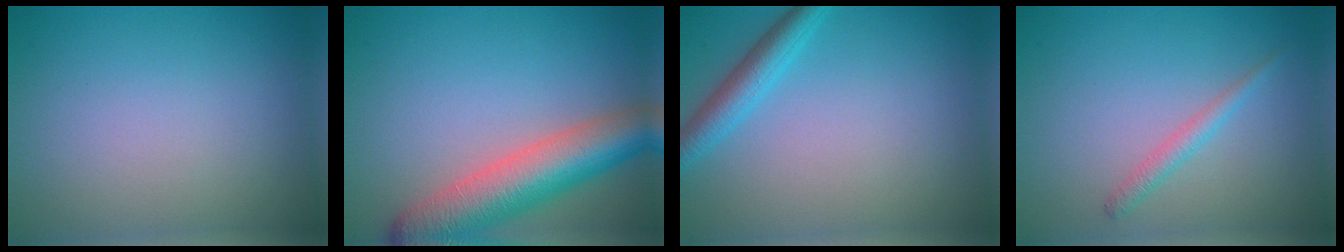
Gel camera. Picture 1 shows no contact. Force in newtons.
{"total": 7.9, "press": 7.9, "slide": 0.5}
{"total": 2.9, "press": 2.9, "slide": 0.1}
{"total": 1.4, "press": 1.4, "slide": 0.1}